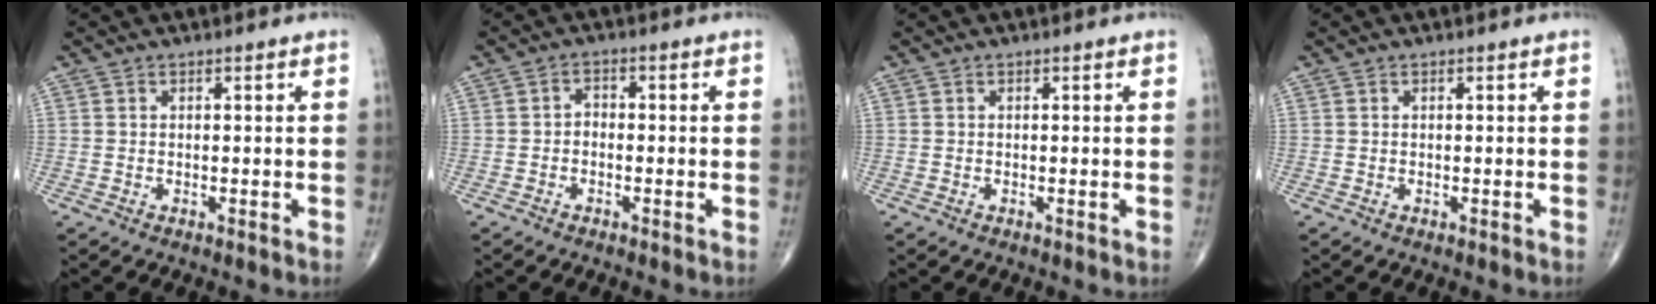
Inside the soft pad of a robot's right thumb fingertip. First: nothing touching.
{"total": 1.9, "force": [-0.6, 1.4, 1.1], "torque": [-0.010, 0.010, -0.016]}
{"total": 0.0}
{"total": 0.0}